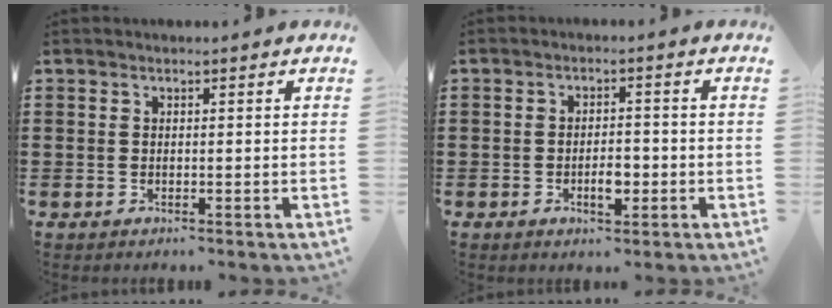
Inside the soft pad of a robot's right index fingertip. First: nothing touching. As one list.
[{"total": 3.8, "force": [-1.3, 1.6, 3.2], "torque": [-0.064, 0.002, -0.024]}]